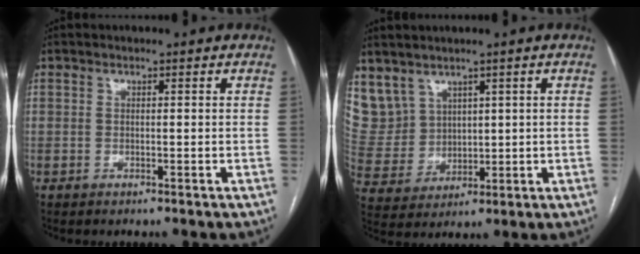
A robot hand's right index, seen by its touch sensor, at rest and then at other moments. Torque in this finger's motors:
{"motor_torque": [-0.38, 0.53, 0.03, -0.01]}